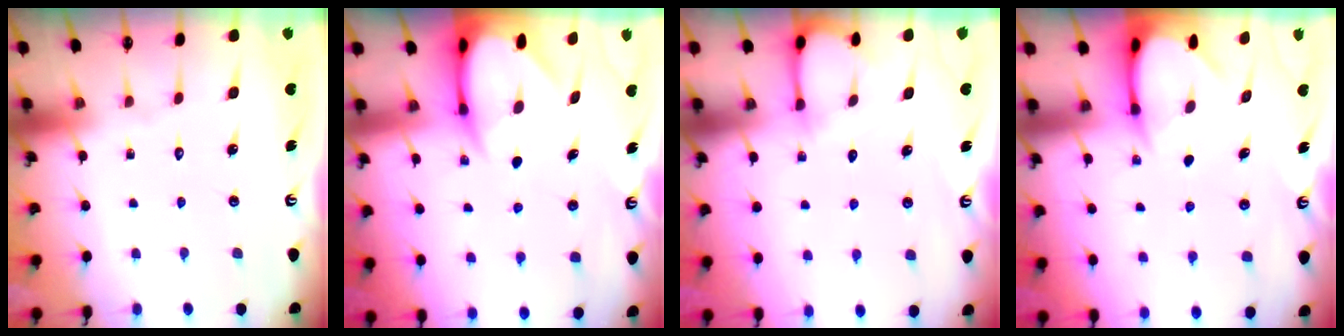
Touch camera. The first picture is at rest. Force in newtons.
{"total": 5.0, "press": 5.0, "slide": 0.7}
{"total": 6.2, "press": 6.2, "slide": 0.3}
{"total": 3.7, "press": 3.7, "slide": 0.3}